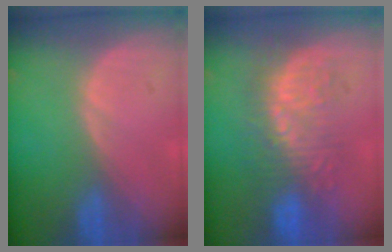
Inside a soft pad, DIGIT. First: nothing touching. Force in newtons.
{"total": 8.8, "press": 8.6, "slide": 2.0}